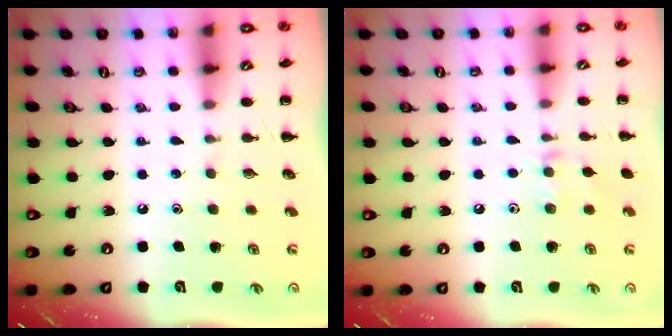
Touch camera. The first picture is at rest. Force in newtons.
{"total": 7.7, "press": 7.5, "slide": 1.7}